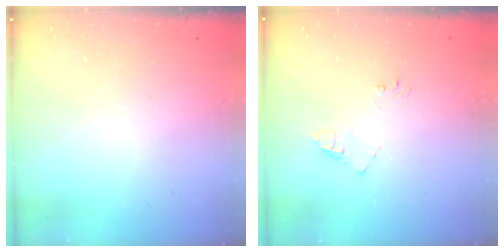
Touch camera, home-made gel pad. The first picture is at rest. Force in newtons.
{"total": 5.5, "press": 5.5, "slide": 0.6}